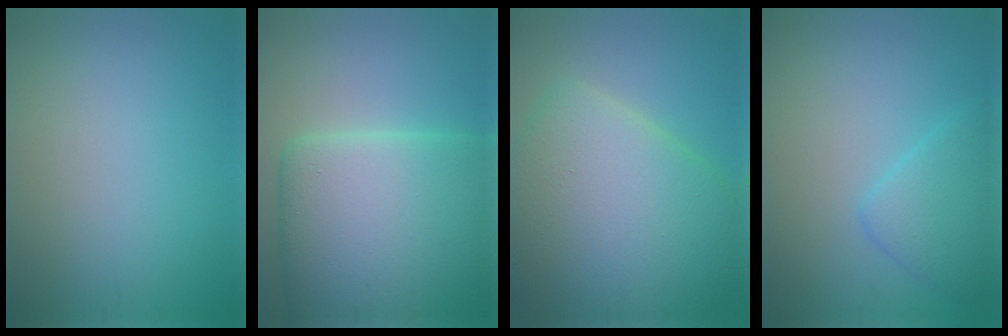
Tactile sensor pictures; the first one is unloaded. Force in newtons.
{"total": 14.5, "press": 14.5, "slide": 0.5}
{"total": 12.7, "press": 12.7, "slide": 0.6}
{"total": 3.3, "press": 3.3, "slide": 0.1}